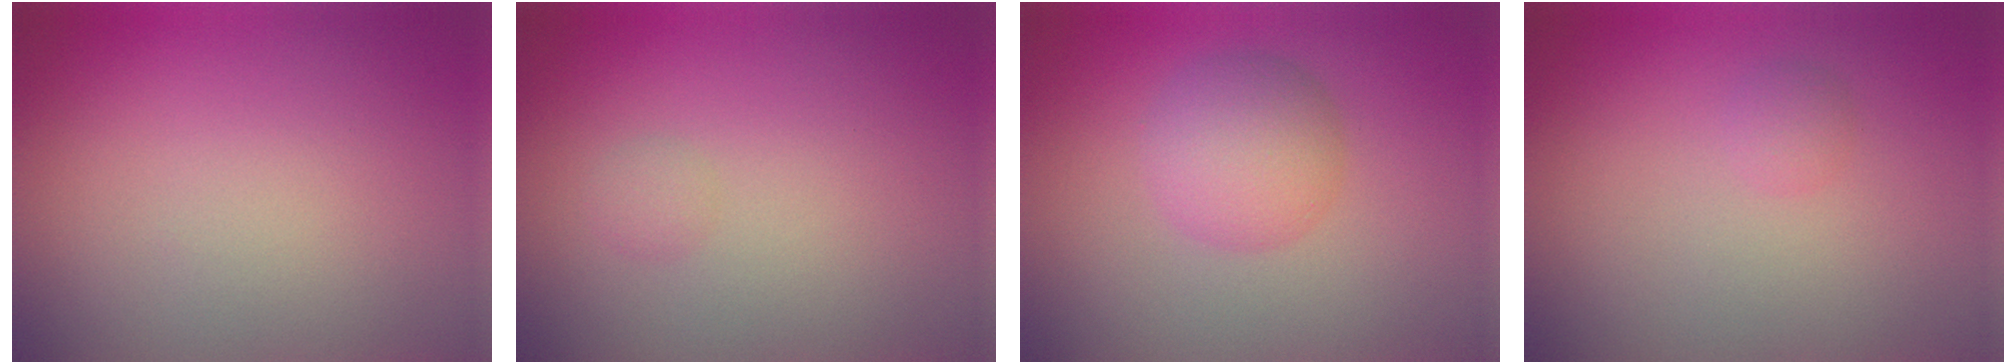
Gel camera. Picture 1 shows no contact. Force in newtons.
{"total": 0.8, "press": 0.8, "slide": 0.1}
{"total": 3.9, "press": 3.9, "slide": 0.0}
{"total": 0.9, "press": 0.8, "slide": 0.0}